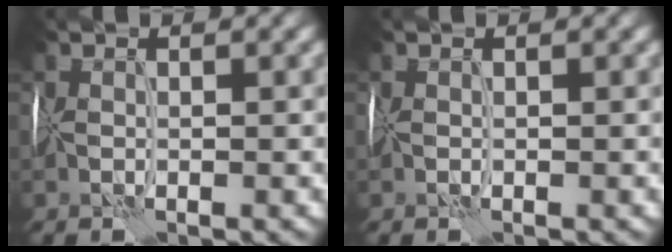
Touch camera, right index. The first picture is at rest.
{"total": 0.0}